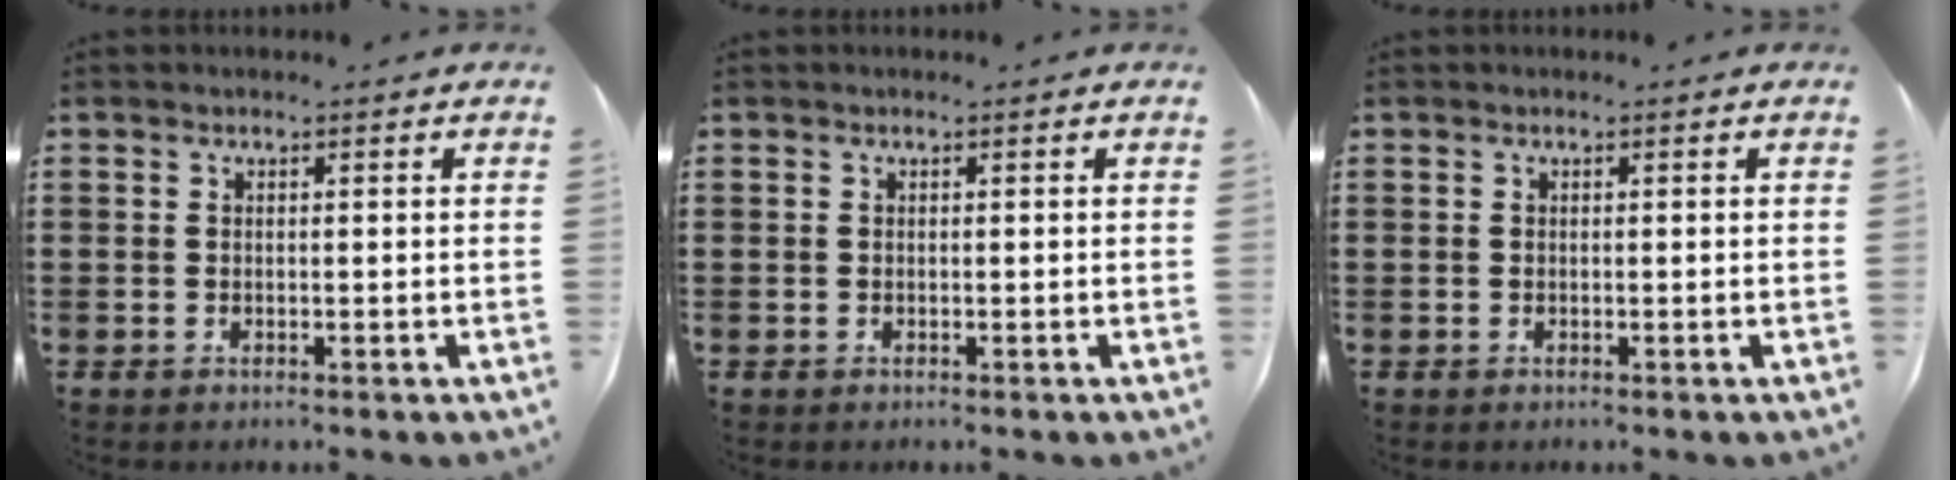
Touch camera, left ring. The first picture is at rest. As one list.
[{"total": 0.0}, {"total": 0.0}]